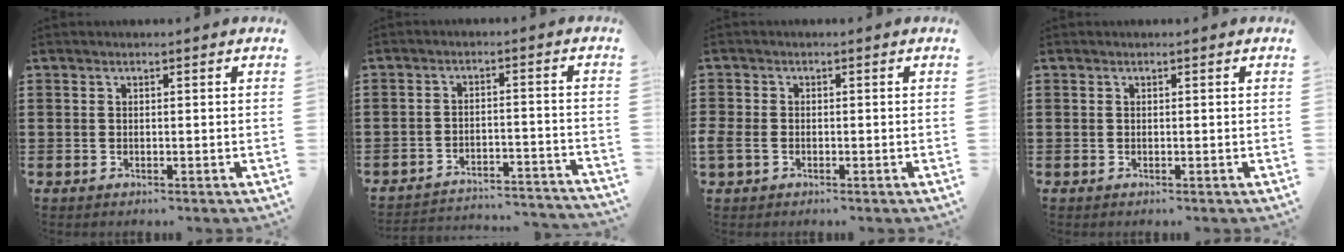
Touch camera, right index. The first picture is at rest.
{"total": 3.6, "force": [-3.5, 0.0, 0.9], "torque": [-0.022, -0.003, -0.073]}
{"total": 1.8, "force": [-0.8, 1.2, 0.9], "torque": [-0.035, -0.007, -0.020]}
{"total": 0.0}